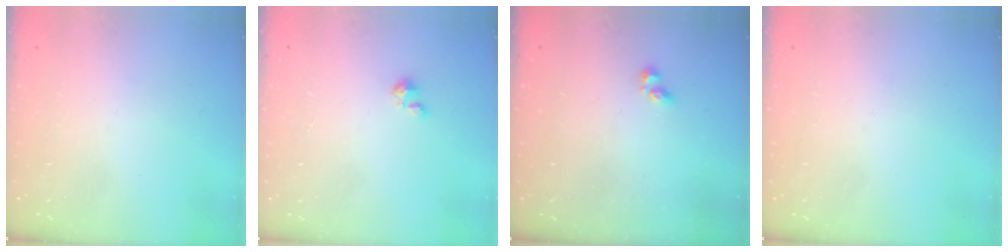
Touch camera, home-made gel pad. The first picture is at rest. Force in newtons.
{"total": 1.8, "press": 1.8, "slide": 0.1}
{"total": 1.6, "press": 1.5, "slide": 0.3}
{"total": 0.0}